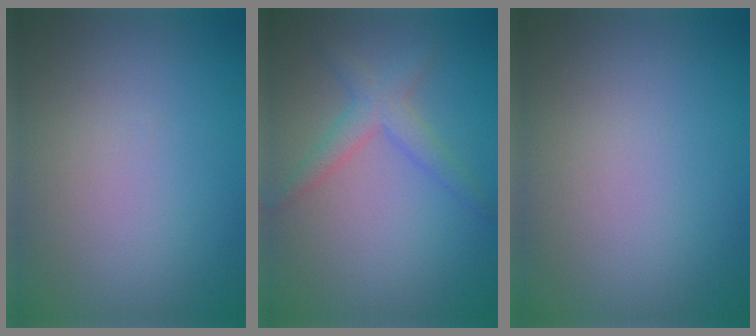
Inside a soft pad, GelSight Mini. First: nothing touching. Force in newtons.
{"total": 2.6, "press": 2.6, "slide": 0.1}
{"total": 0.0}